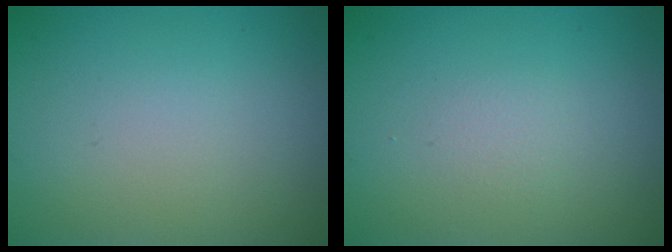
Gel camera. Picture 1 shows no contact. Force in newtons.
{"total": 1.0, "press": 0.9, "slide": 0.1}